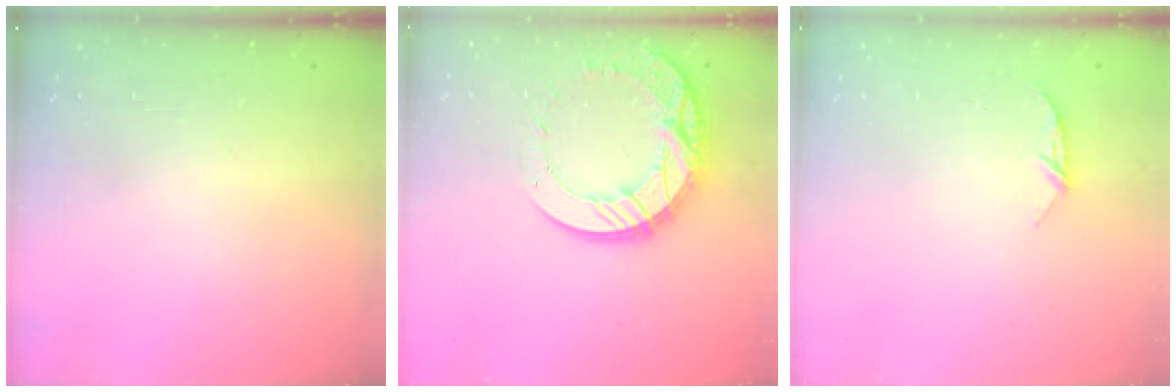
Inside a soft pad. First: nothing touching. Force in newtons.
{"total": 16.6, "press": 16.5, "slide": 1.3}
{"total": 4.6, "press": 4.5, "slide": 0.5}